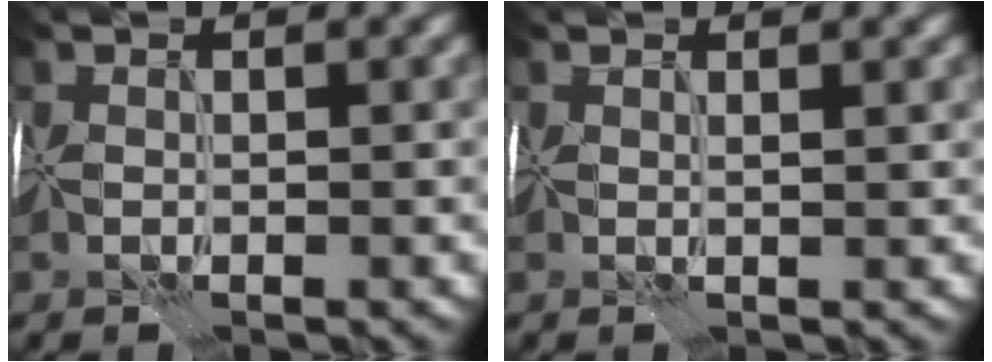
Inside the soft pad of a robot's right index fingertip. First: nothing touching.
{"total": 1.1, "force": [0.8, -0.3, 0.7], "torque": [-0.010, 0.000, 0.009]}